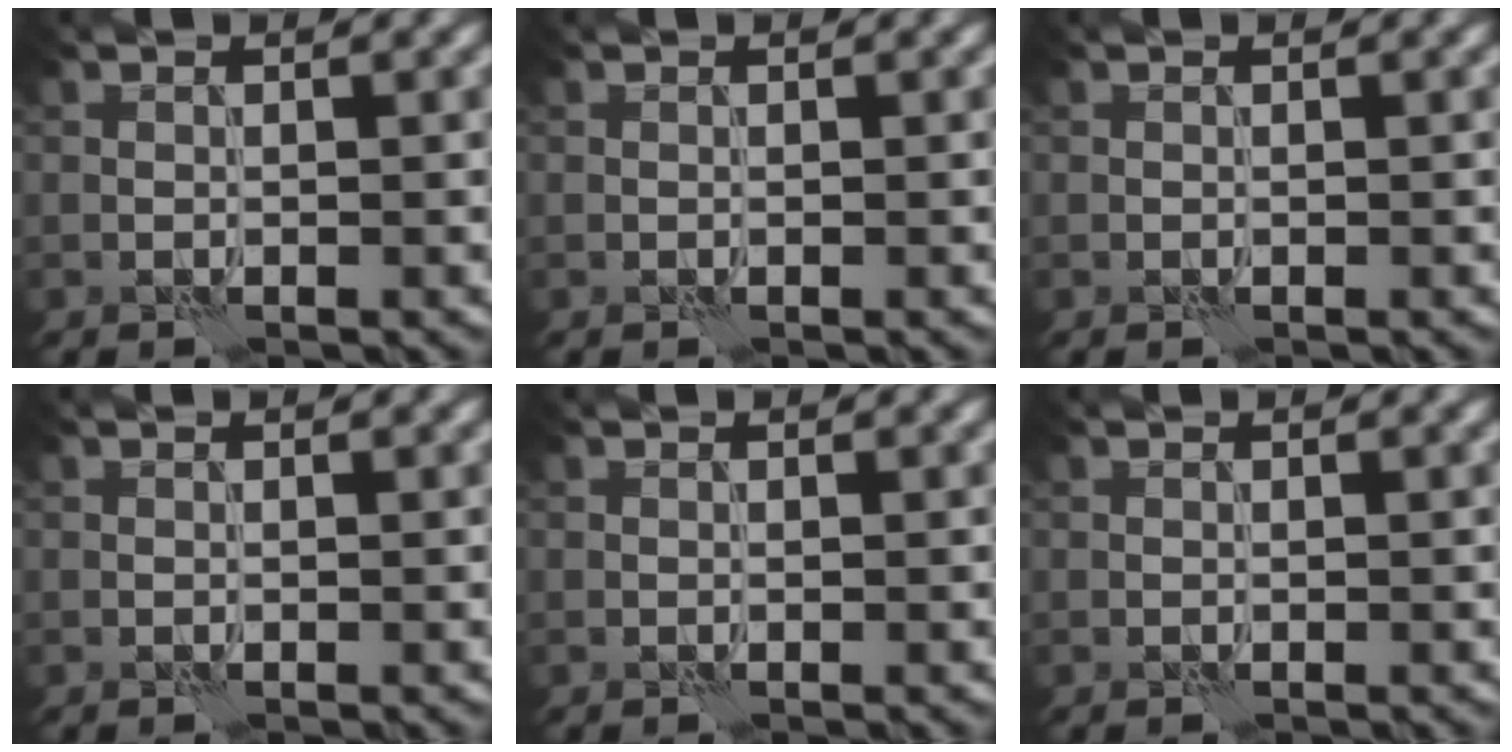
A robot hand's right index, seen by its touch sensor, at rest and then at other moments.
{"total": 0.0}
{"total": 0.0}
{"total": 0.0}
{"total": 0.0}
{"total": 0.0}